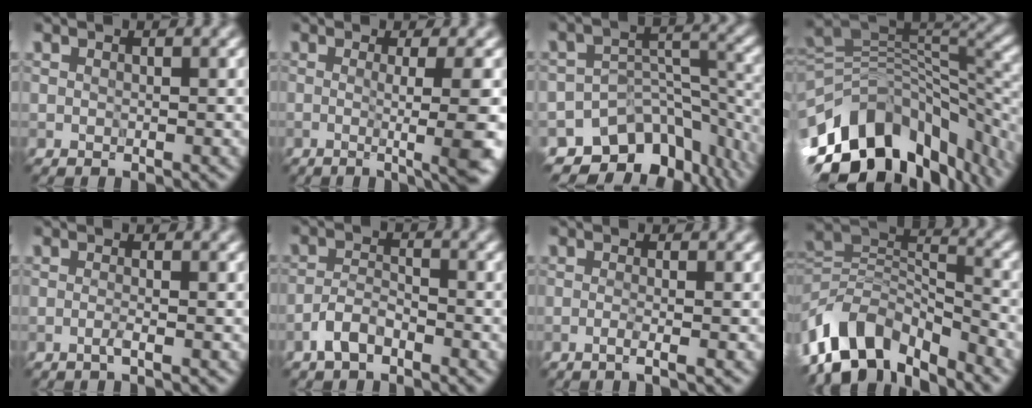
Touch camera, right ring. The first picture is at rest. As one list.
[{"total": 7.6, "force": [-1.1, 1.7, 7.3], "torque": [-0.083, -0.005, -0.010]}, {"total": 10.1, "force": [-7.3, 6.0, 3.6], "torque": [-0.042, -0.001, -0.103]}, {"total": 14.0, "force": [-6.6, 8.0, 9.3], "torque": [-0.172, 0.008, -0.104]}, {"total": 0.9, "force": [-0.5, 0.1, 0.8], "torque": [-0.012, 0.002, -0.013]}, {"total": 2.5, "force": [-1.8, 1.0, 1.3], "torque": [-0.027, 0.010, -0.043]}, {"total": 1.6, "force": [-0.6, 0.5, 1.5], "torque": [-0.016, 0.003, -0.018]}, {"total": 9.6, "force": [-5.7, 5.0, 5.9], "torque": [-0.097, 0.008, -0.115]}]